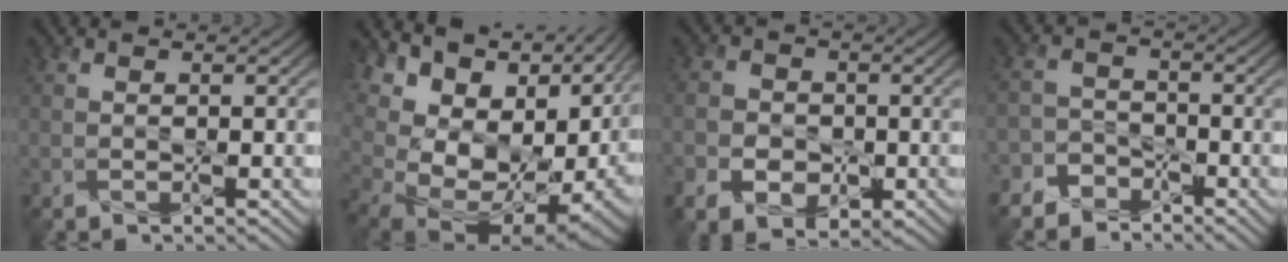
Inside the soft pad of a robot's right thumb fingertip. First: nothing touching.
{"total": 19.1, "force": [3.2, 12.8, 13.7], "torque": [-0.222, -0.004, 0.105]}
{"total": 5.1, "force": [-2.1, 4.2, 1.9], "torque": [-0.042, -0.014, -0.054]}
{"total": 4.5, "force": [-3.8, 2.3, -0.2], "torque": [0.010, -0.001, -0.084]}